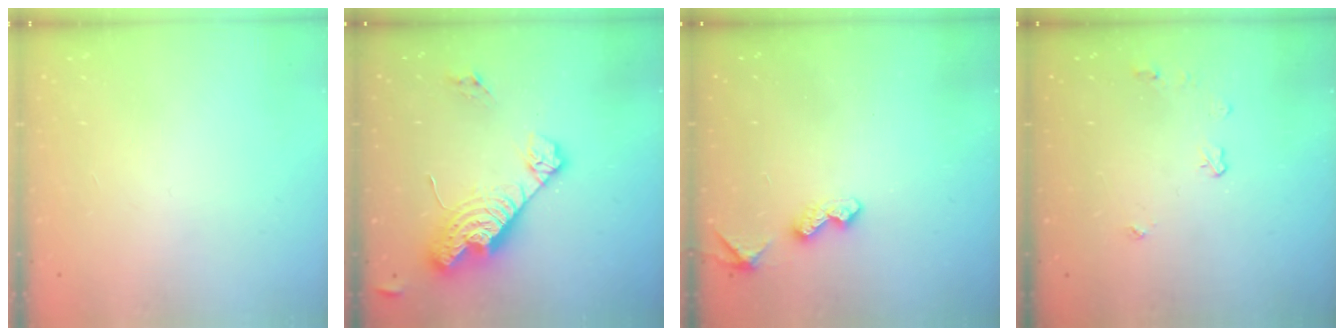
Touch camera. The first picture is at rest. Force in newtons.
{"total": 15.9, "press": 15.9, "slide": 1.3}
{"total": 4.9, "press": 4.8, "slide": 0.7}
{"total": 4.2, "press": 4.1, "slide": 0.4}